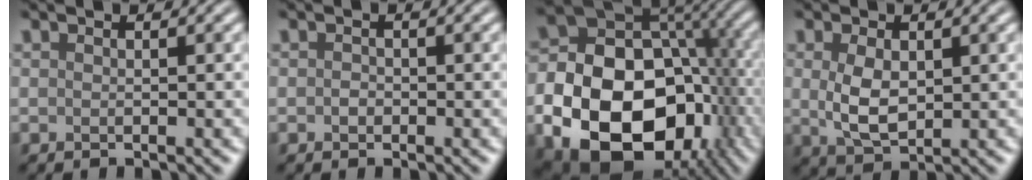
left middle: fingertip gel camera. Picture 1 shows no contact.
{"total": 0.6, "force": [-0.2, 0.5, 0.2], "torque": [-0.003, -0.002, -0.005]}
{"total": 18.8, "force": [-5.5, 13.4, 12.0], "torque": [-0.199, -0.028, -0.081]}
{"total": 3.8, "force": [0.4, 2.2, 3.0], "torque": [-0.071, 0.000, 0.014]}